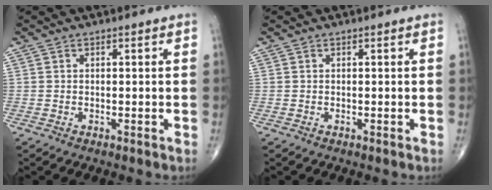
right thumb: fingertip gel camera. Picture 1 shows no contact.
{"total": 0.0}